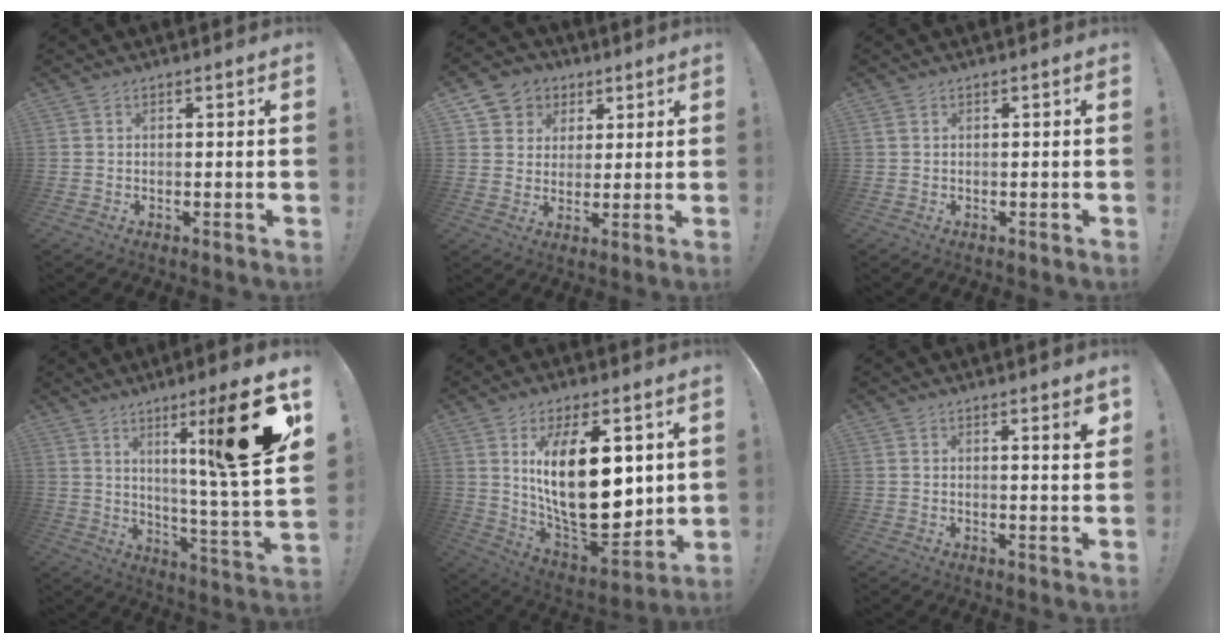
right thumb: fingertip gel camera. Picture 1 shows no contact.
{"total": 7.3, "force": [2.3, 6.8, 1.2], "torque": [-0.017, -0.011, 0.050]}
{"total": 0.6, "force": [0.2, 0.5, 0.3], "torque": [-0.014, 0.005, 0.006]}
{"total": 20.0, "force": [8.2, -0.3, 18.3], "torque": [-0.258, -0.064, 0.104]}
{"total": 23.7, "force": [4.9, 10.7, 20.5], "torque": [-0.367, -0.044, 0.081]}
{"total": 3.1, "force": [2.1, -0.1, 2.3], "torque": [-0.024, -0.013, 0.029]}